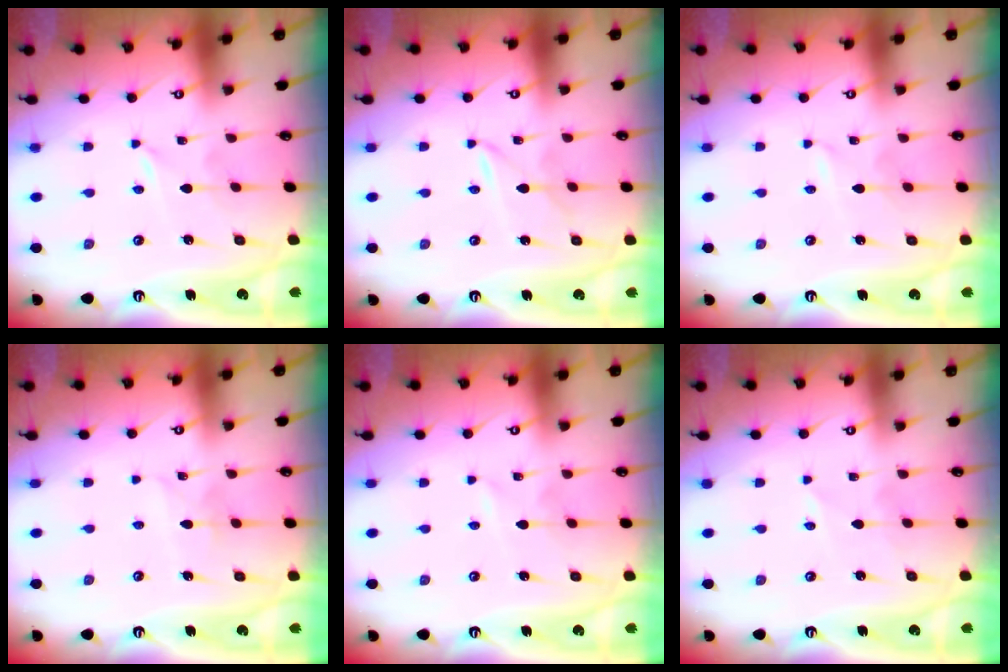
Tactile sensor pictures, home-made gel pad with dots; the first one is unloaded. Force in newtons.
{"total": 2.7, "press": 2.7, "slide": 0.3}
{"total": 1.1, "press": 1.1, "slide": 0.1}
{"total": 2.8, "press": 2.8, "slide": 0.2}
{"total": 1.7, "press": 1.7, "slide": 0.3}
{"total": 2.2, "press": 2.1, "slide": 0.3}